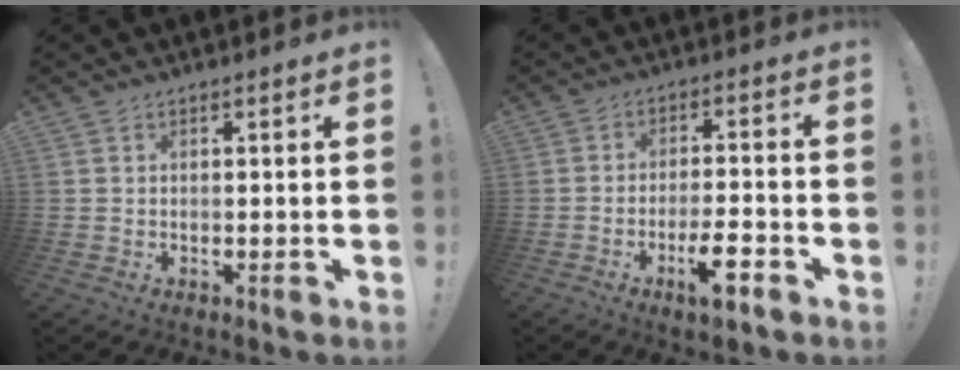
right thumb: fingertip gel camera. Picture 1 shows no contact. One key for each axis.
{"total": 8.7, "fx": -4.7, "fy": 1.9, "fz": 7.1, "tx": -0.110, "ty": 0.014, "tz": -0.083}